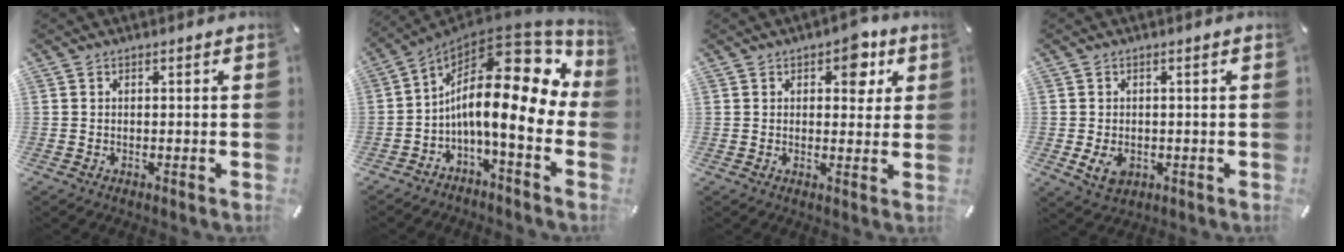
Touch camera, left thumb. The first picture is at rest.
{"total": 20.1, "force": [3.4, 7.4, 18.4], "torque": [-0.316, -0.056, 0.054]}
{"total": 7.0, "force": [3.5, 4.3, 4.3], "torque": [-0.031, -0.017, 0.050]}
{"total": 3.9, "force": [-0.7, 3.0, 2.4], "torque": [-0.053, -0.006, -0.017]}